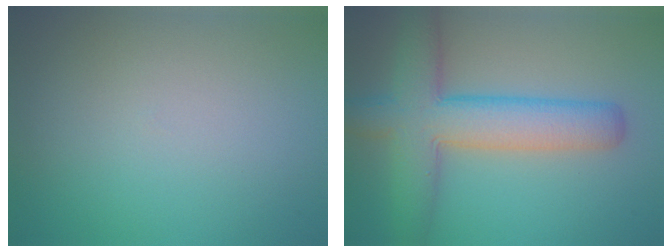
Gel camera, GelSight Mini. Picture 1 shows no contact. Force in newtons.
{"total": 7.8, "press": 7.8, "slide": 0.4}